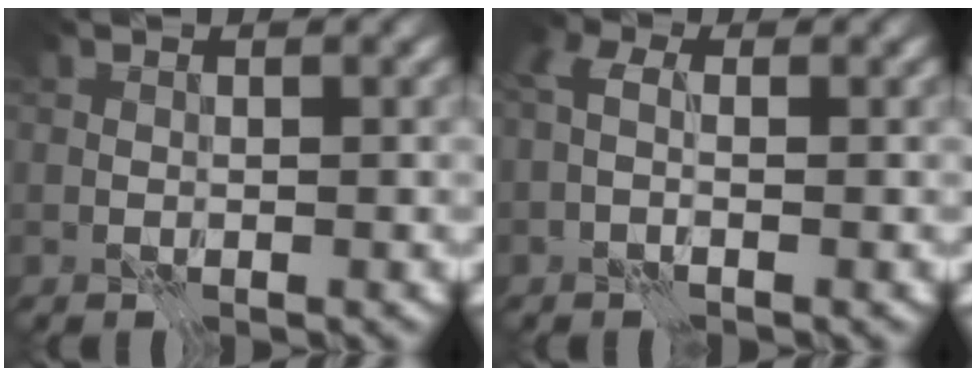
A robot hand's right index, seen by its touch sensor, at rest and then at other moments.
{"total": 2.3, "force": [-0.1, 1.3, 1.9], "torque": [-0.045, 0.011, -0.015]}